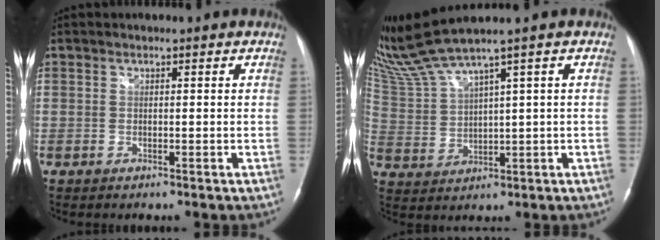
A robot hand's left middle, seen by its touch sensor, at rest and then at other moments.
{"total": 7.2, "force": [6.1, -1.9, 3.4], "torque": [-0.091, 0.008, 0.138]}